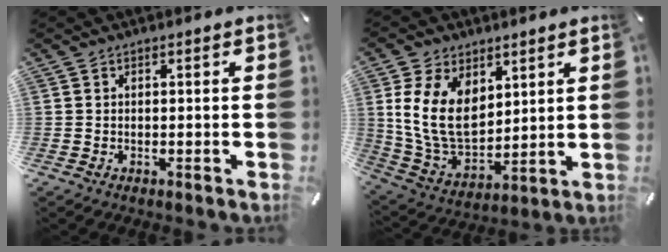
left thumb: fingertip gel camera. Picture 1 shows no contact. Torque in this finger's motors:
{"motor_torque": [0.65, 0.61, 1.96, -0.81, 0.61]}